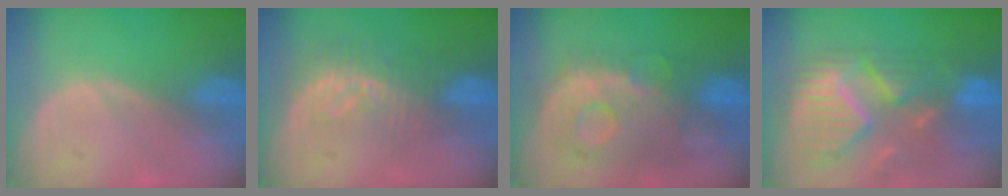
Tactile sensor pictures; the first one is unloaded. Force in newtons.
{"total": 8.4, "press": 7.4, "slide": 3.9}
{"total": 11.2, "press": 9.7, "slide": 5.5}
{"total": 11.8, "press": 10.4, "slide": 5.5}